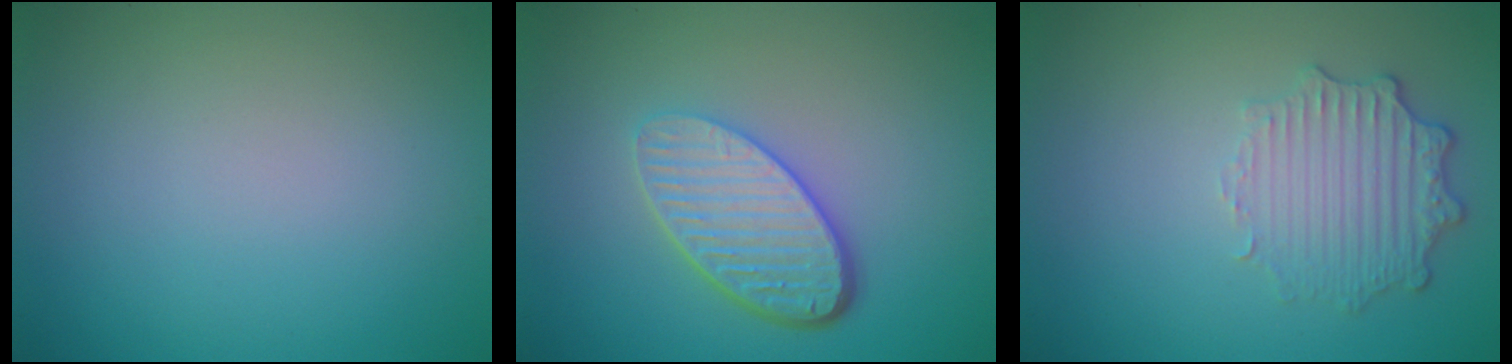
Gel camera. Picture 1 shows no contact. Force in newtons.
{"total": 5.3, "press": 3.8, "slide": 3.7}
{"total": 2.9, "press": 2.4, "slide": 1.6}